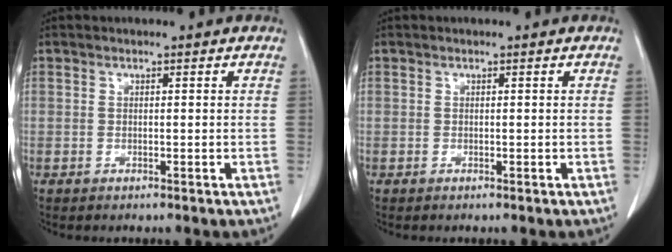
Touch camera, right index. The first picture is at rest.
{"total": 0.0}